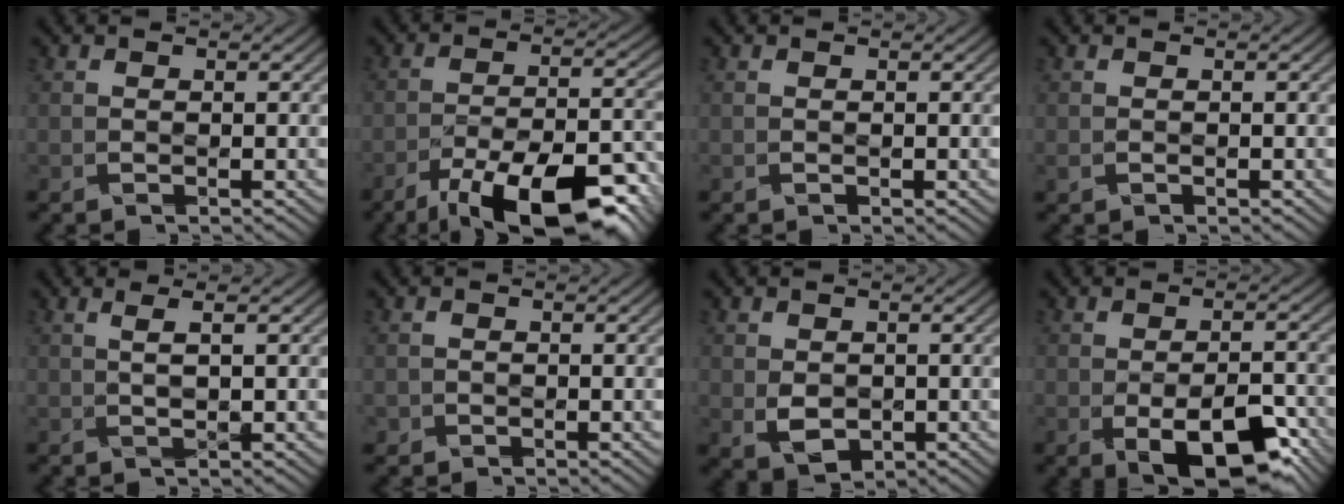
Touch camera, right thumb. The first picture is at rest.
{"total": 15.9, "force": [-11.0, 5.4, 10.1], "torque": [-0.183, -0.022, -0.157]}
{"total": 0.0}
{"total": 0.6, "force": [-0.3, 0.5, 0.1], "torque": [-0.012, 0.004, 0.000]}
{"total": 1.5, "force": [0.3, -1.0, 1.0], "torque": [-0.039, 0.000, 0.023]}
{"total": 0.9, "force": [-0.4, 0.8, -0.1], "torque": [-0.006, 0.005, -0.006]}
{"total": 3.6, "force": [-0.3, 2.7, 2.4], "torque": [-0.069, -0.006, 0.004]}
{"total": 10.7, "force": [-5.1, 5.2, 7.9], "torque": [-0.130, -0.018, -0.067]}